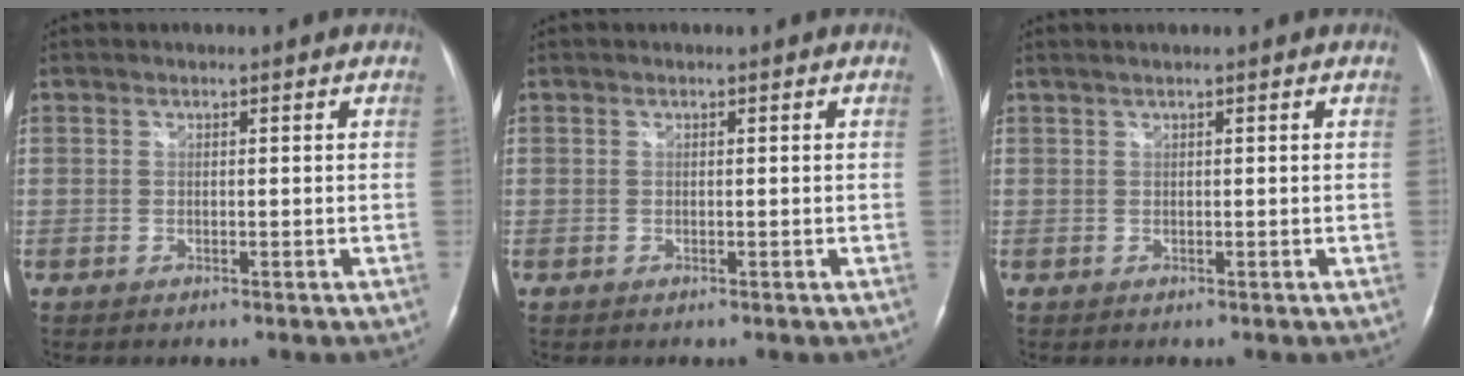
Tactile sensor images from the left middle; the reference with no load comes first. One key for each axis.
{"total": 0.0}
{"total": 1.3, "fx": 0.9, "fy": -0.2, "fz": 0.9, "tx": -0.024, "ty": 0.016, "tz": 0.019}